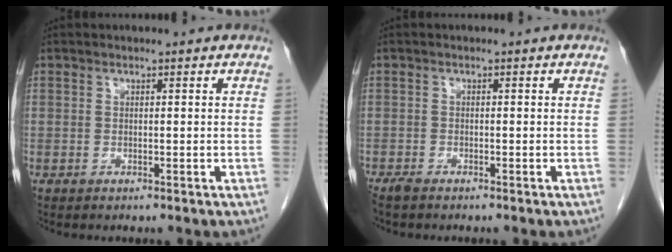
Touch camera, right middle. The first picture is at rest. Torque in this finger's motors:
{"motor_torque": [0.07, 0.00, 0.03, 0.01]}